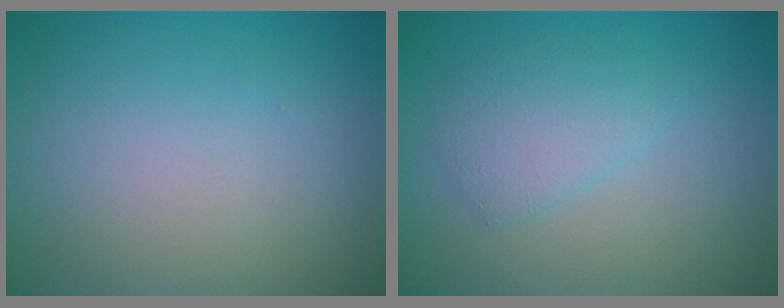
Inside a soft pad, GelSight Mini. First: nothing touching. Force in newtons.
{"total": 2.4, "press": 2.4, "slide": 0.1}